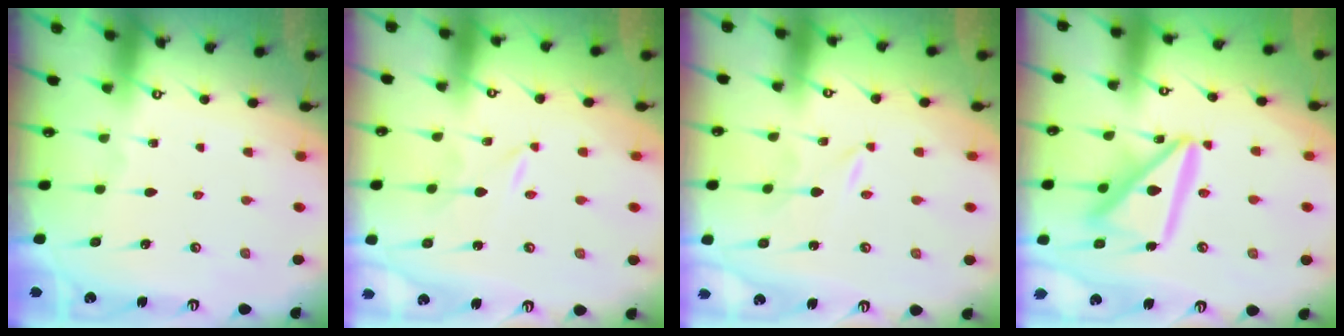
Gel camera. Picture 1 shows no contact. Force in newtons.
{"total": 0.0}
{"total": 0.0}
{"total": 14.4, "press": 14.3, "slide": 1.3}